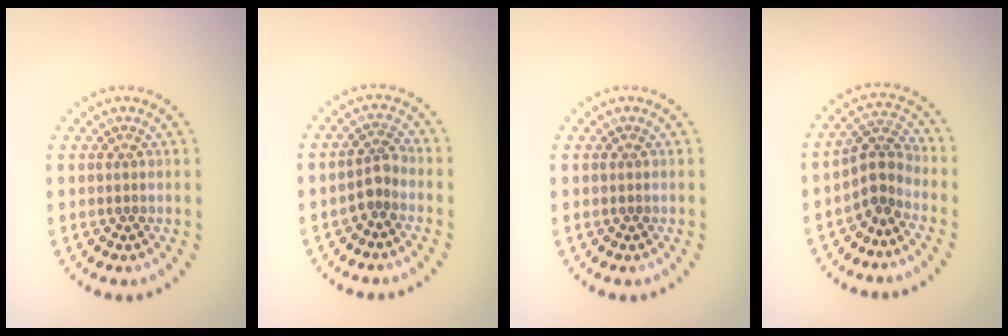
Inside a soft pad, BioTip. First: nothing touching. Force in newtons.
{"total": 1.8, "press": 1.4, "slide": 1.1}
{"total": 0.0}
{"total": 2.9, "press": 2.1, "slide": 2.0}